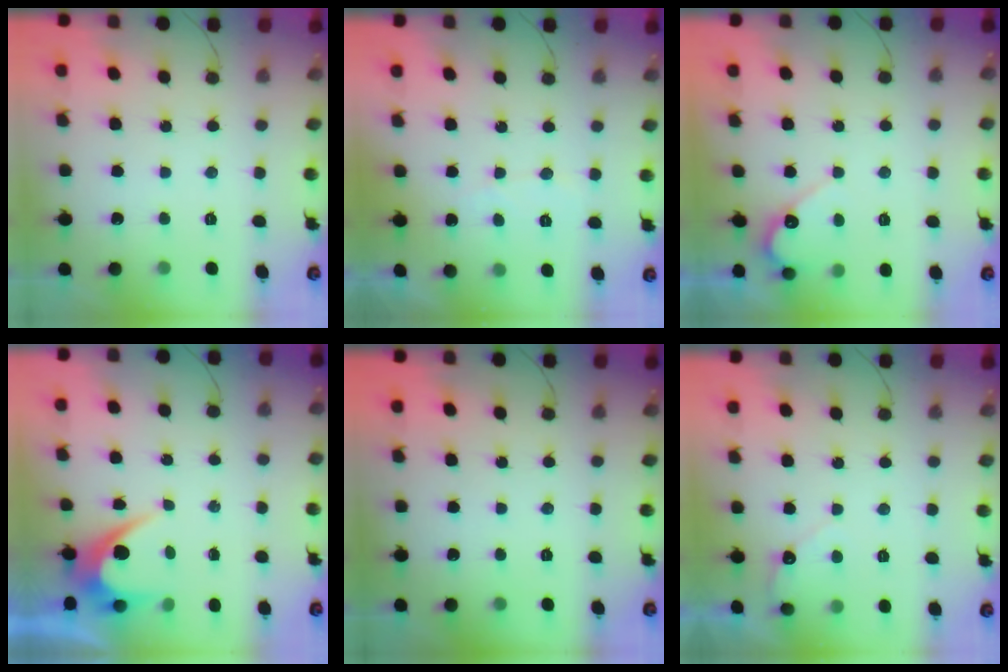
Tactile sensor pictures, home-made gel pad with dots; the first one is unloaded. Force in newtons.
{"total": 3.6, "press": 3.6, "slide": 0.2}
{"total": 4.9, "press": 4.9, "slide": 0.4}
{"total": 5.7, "press": 5.7, "slide": 0.3}
{"total": 0.0}
{"total": 2.8, "press": 2.8, "slide": 0.1}